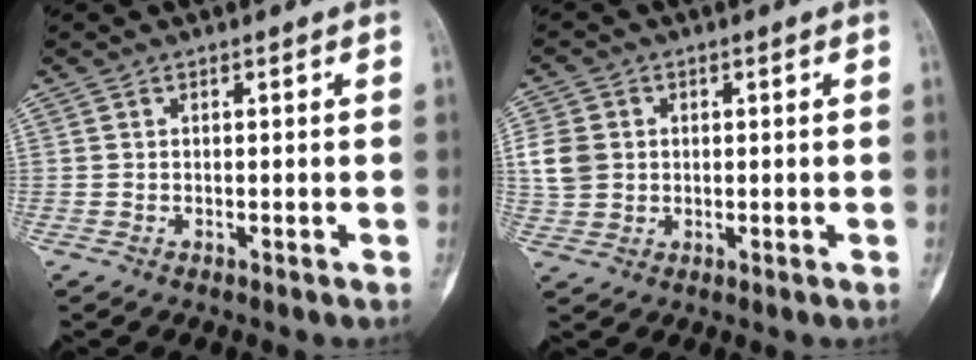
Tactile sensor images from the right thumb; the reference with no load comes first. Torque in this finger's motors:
{"motor_torque": [0.17, 0.05, 0.82, -0.12, 0.29]}